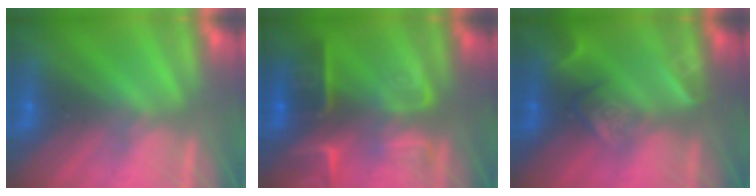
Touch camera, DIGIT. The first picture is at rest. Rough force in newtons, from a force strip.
{"total": 6.2}
{"total": 2.4}